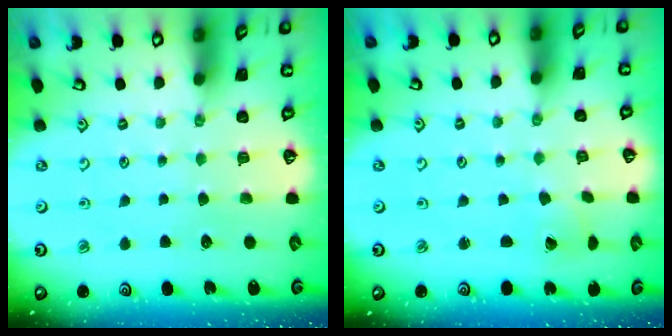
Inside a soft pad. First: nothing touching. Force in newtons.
{"total": 2.1, "press": 2.1, "slide": 0.1}